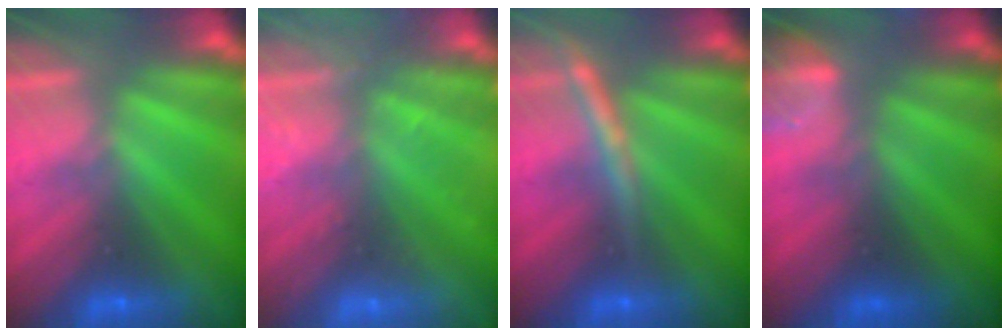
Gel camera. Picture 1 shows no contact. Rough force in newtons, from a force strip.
{"total": 2.6}
{"total": 2.7}
{"total": 7.6}